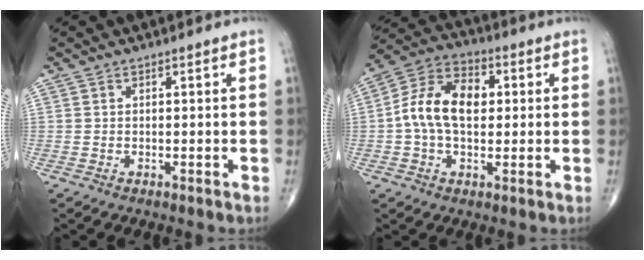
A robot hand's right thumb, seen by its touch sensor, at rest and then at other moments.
{"total": 12.3, "force": [0.9, 7.7, 9.5], "torque": [-0.168, 0.028, 0.007]}